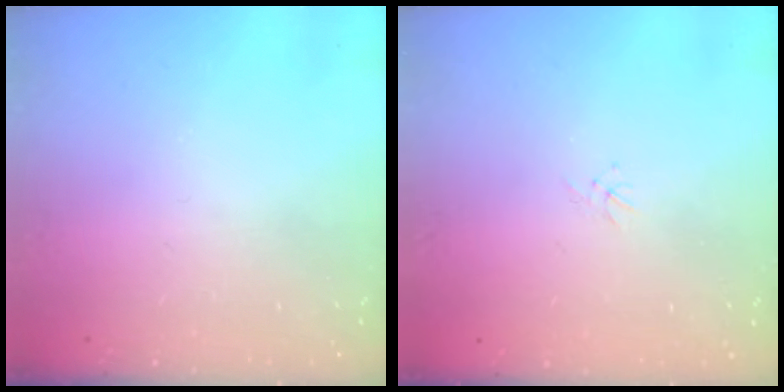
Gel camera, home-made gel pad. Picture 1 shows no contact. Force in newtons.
{"total": 1.1, "press": 1.0, "slide": 0.3}